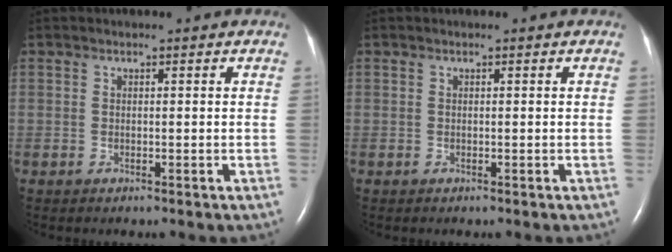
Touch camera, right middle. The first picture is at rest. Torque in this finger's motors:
{"motor_torque": [0.00, 0.00, 0.00, 0.01]}